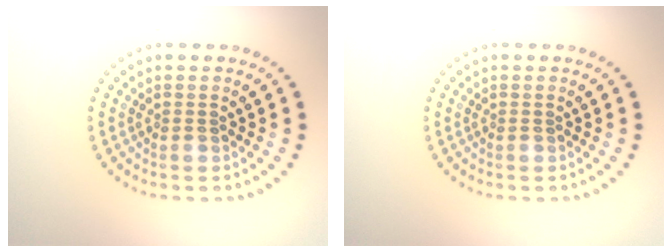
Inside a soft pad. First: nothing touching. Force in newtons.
{"total": 0.0}